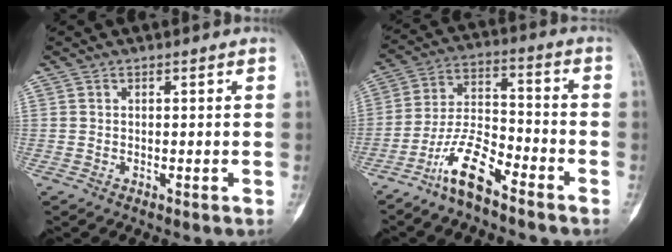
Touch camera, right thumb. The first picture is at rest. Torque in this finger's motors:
{"motor_torque": [0.10, 0.18, 0.45, -0.02, 0.06]}